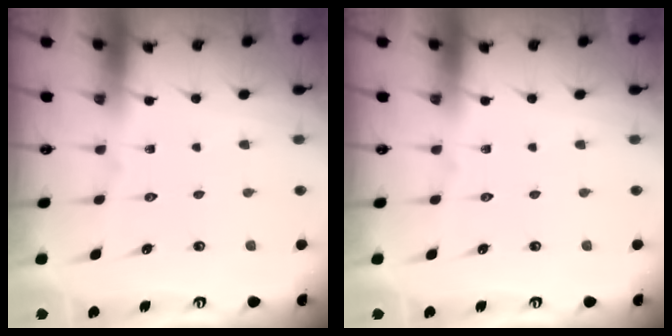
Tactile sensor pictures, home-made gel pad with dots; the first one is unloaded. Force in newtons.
{"total": 0.0}